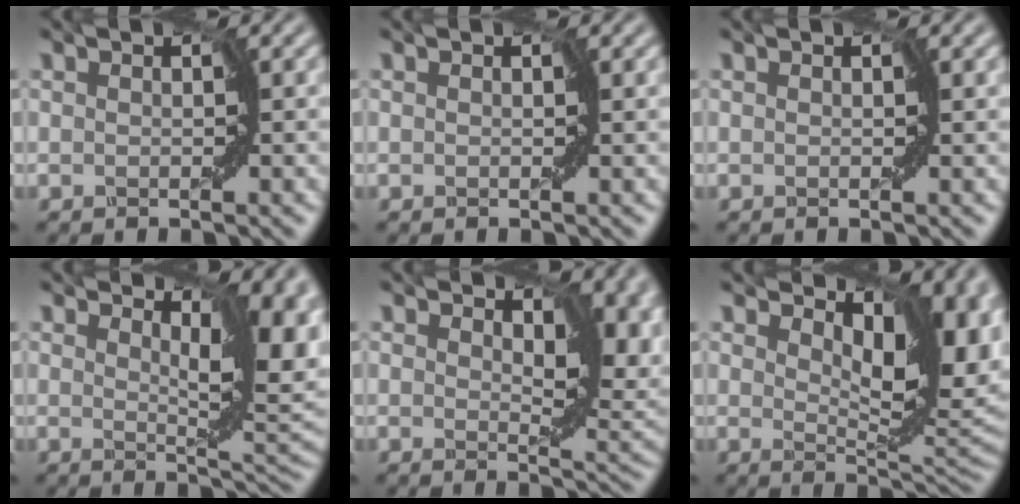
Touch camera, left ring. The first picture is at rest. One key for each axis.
{"total": 0.0}
{"total": 0.0}
{"total": 7.9, "fx": 1.6, "fy": 3.4, "fz": 7.0, "tx": -0.109, "ty": -0.004, "tz": 0.030}
{"total": 8.5, "fx": 1.9, "fy": 4.3, "fz": 7.1, "tx": -0.102, "ty": -0.004, "tz": 0.030}
{"total": 10.5, "fx": 2.4, "fy": 5.5, "fz": 8.6, "tx": -0.121, "ty": -0.012, "tz": 0.043}